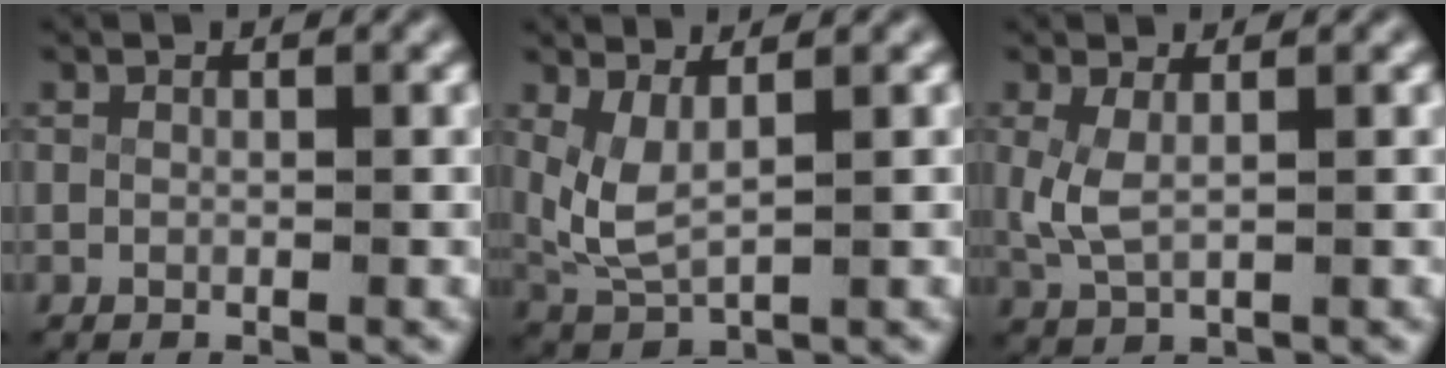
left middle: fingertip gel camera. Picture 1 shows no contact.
{"total": 4.9, "force": [0.9, 3.7, 3.2], "torque": [-0.092, -0.015, 0.025]}
{"total": 2.6, "force": [0.4, 1.3, 2.2], "torque": [-0.065, -0.012, 0.019]}